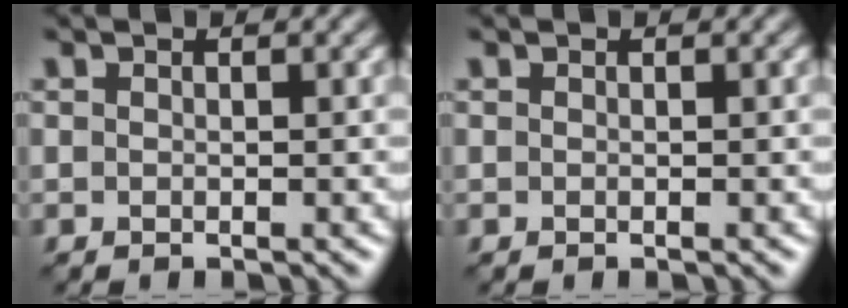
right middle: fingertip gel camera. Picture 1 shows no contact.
{"total": 0.0}